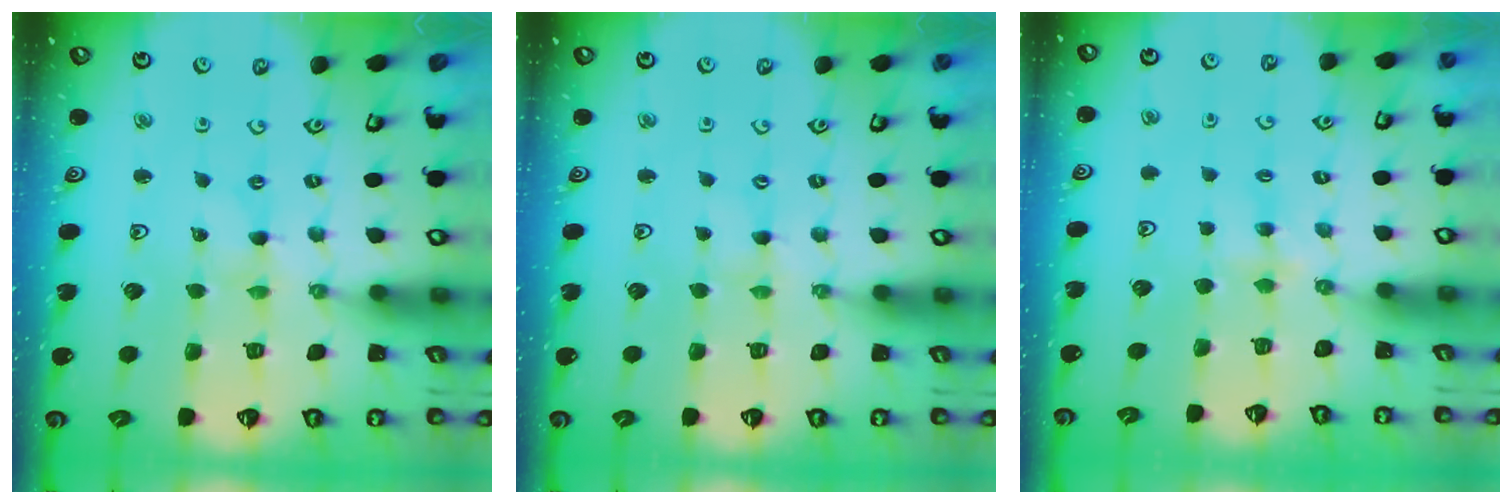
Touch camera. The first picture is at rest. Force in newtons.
{"total": 0.0}
{"total": 3.7, "press": 3.7, "slide": 0.5}